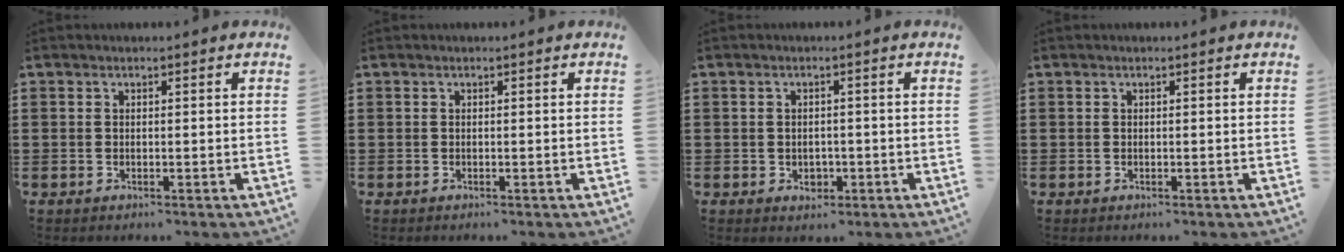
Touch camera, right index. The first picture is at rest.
{"total": 0.0}
{"total": 1.9, "force": [-0.4, 1.5, 1.0], "torque": [-0.022, 0.005, -0.010]}
{"total": 0.0}